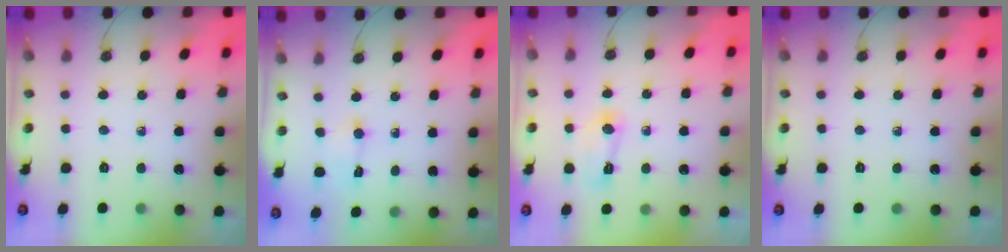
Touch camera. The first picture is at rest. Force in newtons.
{"total": 1.5, "press": 1.3, "slide": 0.8}
{"total": 5.5, "press": 5.4, "slide": 0.7}
{"total": 0.0}